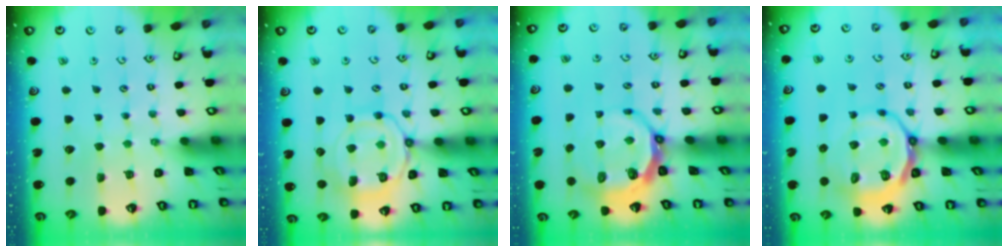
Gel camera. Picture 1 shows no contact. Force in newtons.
{"total": 13.6, "press": 13.6, "slide": 1.3}
{"total": 7.7, "press": 6.8, "slide": 3.6}
{"total": 13.1, "press": 12.7, "slide": 3.2}